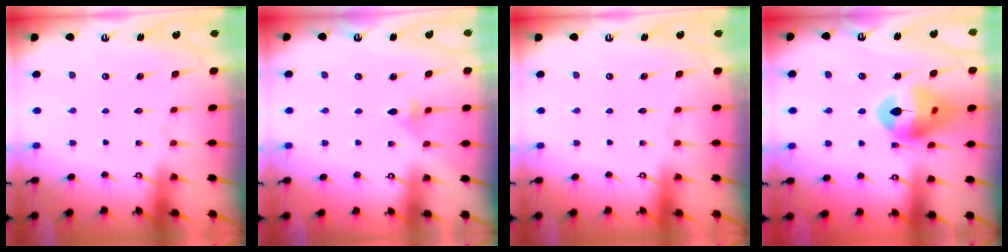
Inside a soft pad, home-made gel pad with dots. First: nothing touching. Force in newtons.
{"total": 2.8, "press": 2.7, "slide": 0.7}
{"total": 0.0}
{"total": 15.2, "press": 15.1, "slide": 1.8}